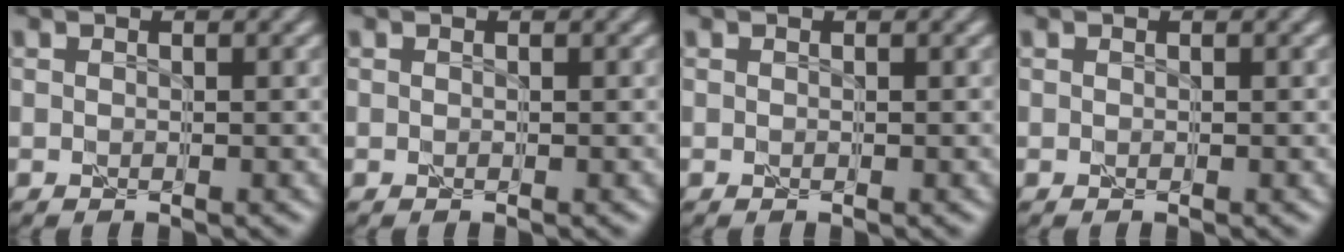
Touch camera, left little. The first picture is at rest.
{"total": 0.0}
{"total": 0.0}
{"total": 0.0}